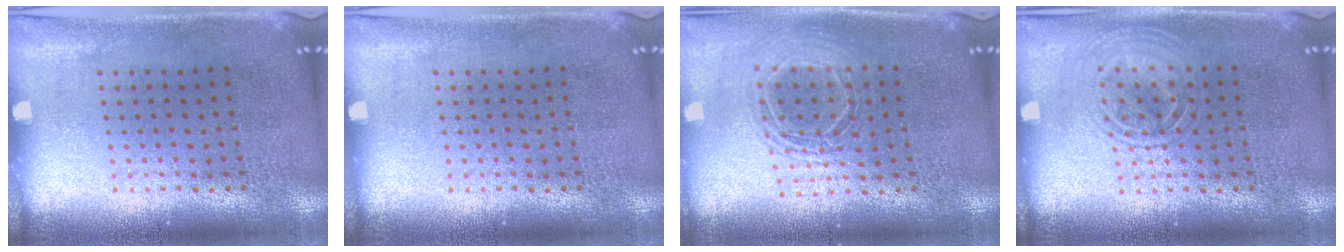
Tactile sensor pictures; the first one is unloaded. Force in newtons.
{"total": 0.0}
{"total": 1.6, "press": 1.3, "slide": 0.8}
{"total": 2.3, "press": 2.3, "slide": 0.3}